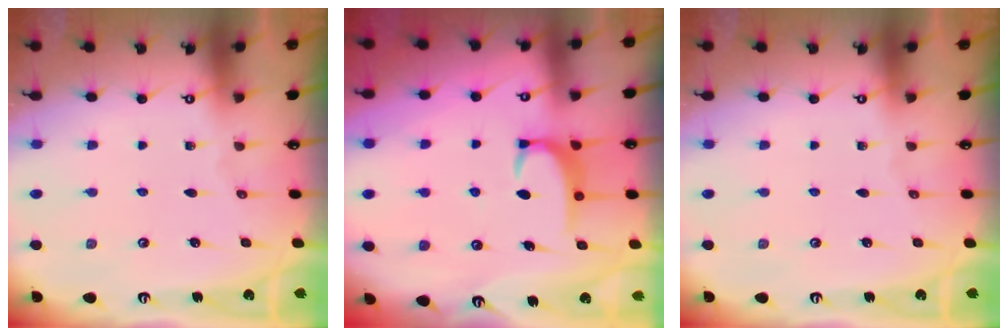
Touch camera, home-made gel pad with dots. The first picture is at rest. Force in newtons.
{"total": 3.5, "press": 3.5, "slide": 0.4}
{"total": 0.0}